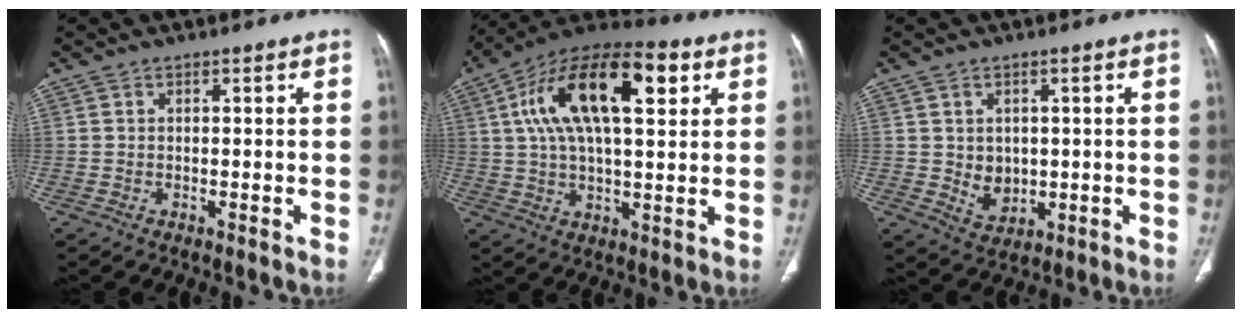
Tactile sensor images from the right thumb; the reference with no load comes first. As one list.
[{"total": 21.0, "force": [6.5, 9.2, 17.7], "torque": [-0.299, 0.016, 0.102]}, {"total": 4.9, "force": [0.1, 4.0, 2.8], "torque": [-0.026, -0.009, 0.019]}]